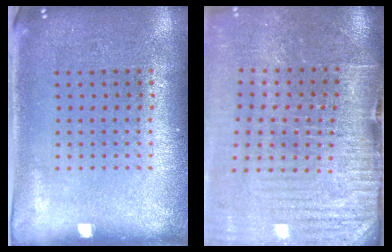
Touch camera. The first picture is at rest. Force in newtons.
{"total": 4.2, "press": 3.8, "slide": 1.9}